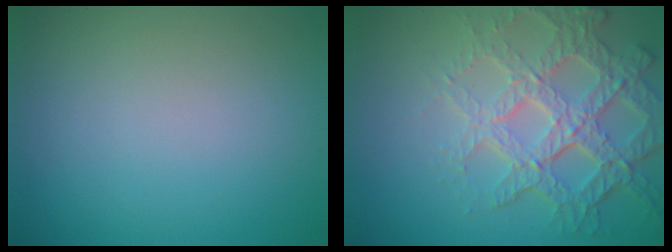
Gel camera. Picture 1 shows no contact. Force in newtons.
{"total": 7.2, "press": 5.2, "slide": 4.9}